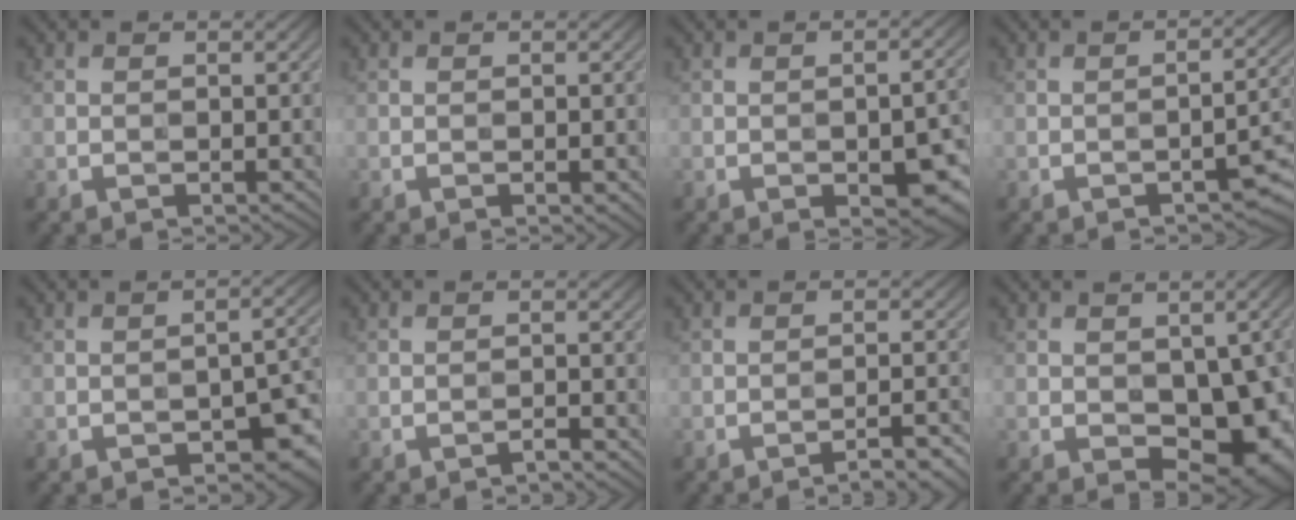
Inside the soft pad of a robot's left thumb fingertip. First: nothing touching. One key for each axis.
{"total": 0.7, "fx": -0.2, "fy": 0.1, "fz": 0.7, "tx": -0.011, "ty": -0.001, "tz": -0.004}
{"total": 8.3, "fx": -3.3, "fy": 3.4, "fz": 6.9, "tx": -0.088, "ty": -0.006, "tz": -0.039}
{"total": 4.2, "fx": -2.4, "fy": 0.9, "fz": 3.3, "tx": -0.038, "ty": 0.015, "tz": -0.036}
{"total": 6.0, "fx": -3.3, "fy": 2.4, "fz": 4.3, "tx": -0.047, "ty": 0.003, "tz": -0.043}
{"total": 1.2, "fx": -1.1, "fy": 0.0, "fz": 0.5, "tx": -0.006, "ty": 0.004, "tz": -0.022}
{"total": 4.3, "fx": -3.3, "fy": 0.4, "fz": 2.6, "tx": -0.035, "ty": 0.018, "tz": -0.056}
{"total": 11.9, "fx": -2.7, "fy": 6.8, "fz": 9.5, "tx": -0.120, "ty": -0.024, "tz": -0.031}